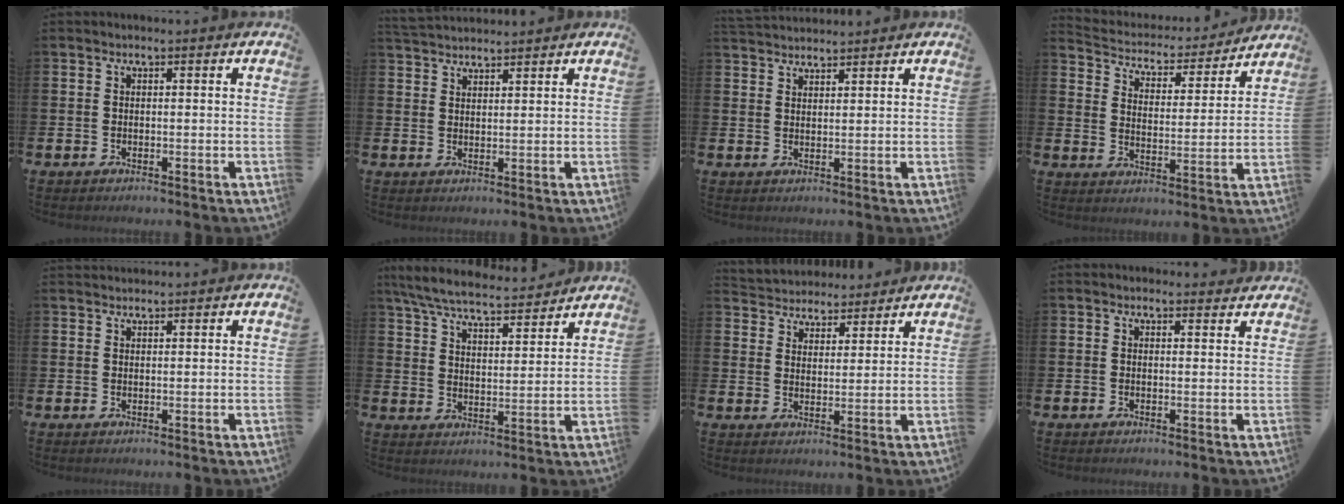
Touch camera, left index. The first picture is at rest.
{"total": 3.0, "force": [3.0, 0.5, 0.1], "torque": [-0.010, -0.011, 0.056]}
{"total": 2.7, "force": [2.7, 0.5, 0.0], "torque": [-0.006, -0.010, 0.050]}
{"total": 4.8, "force": [4.5, 1.6, 0.4], "torque": [-0.030, -0.043, 0.071]}
{"total": 1.3, "force": [1.3, 0.2, 0.0], "torque": [0.007, -0.002, 0.022]}
{"total": 7.1, "force": [6.7, 1.0, 2.0], "torque": [-0.068, -0.040, 0.118]}
{"total": 4.5, "force": [4.3, 1.3, -0.7], "torque": [-0.011, -0.024, 0.077]}
{"total": 1.0, "force": [0.9, 0.4, 0.1], "torque": [0.009, 0.000, 0.015]}